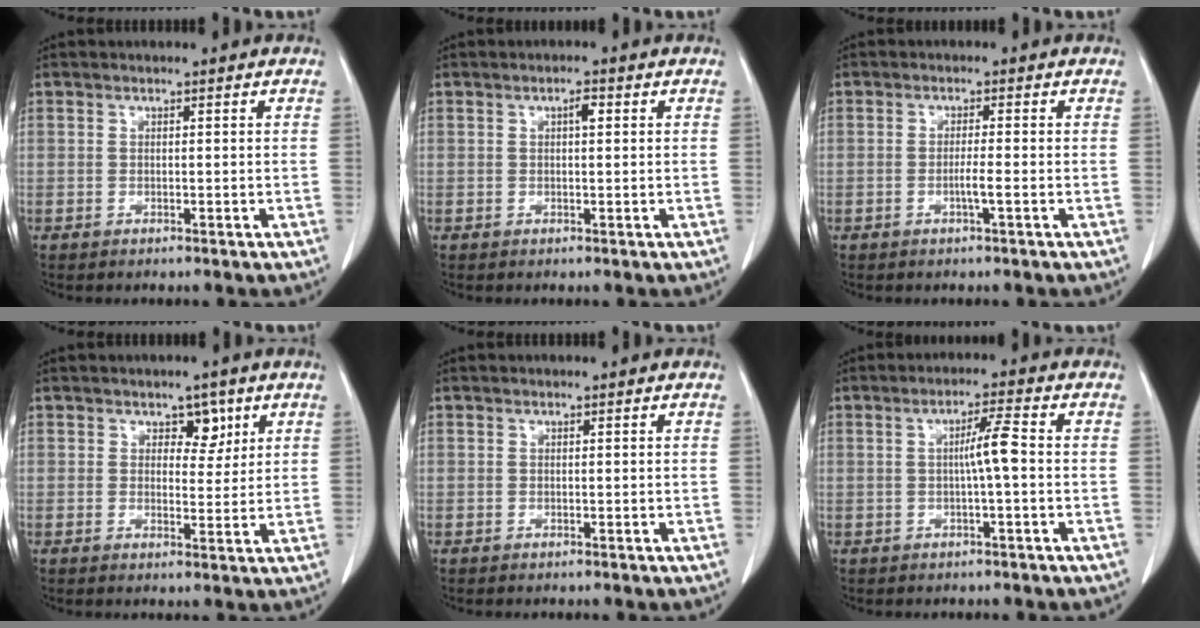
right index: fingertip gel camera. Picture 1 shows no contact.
{"total": 1.5, "force": [0.5, 0.4, 1.3], "torque": [-0.023, 0.003, 0.007]}
{"total": 2.0, "force": [-0.7, -0.3, 1.9], "torque": [-0.037, -0.002, -0.013]}
{"total": 3.5, "force": [1.9, 2.2, 2.0], "torque": [-0.018, 0.001, 0.028]}
{"total": 0.0}
{"total": 4.1, "force": [-0.1, 0.0, 4.1], "torque": [-0.070, 0.008, -0.002]}